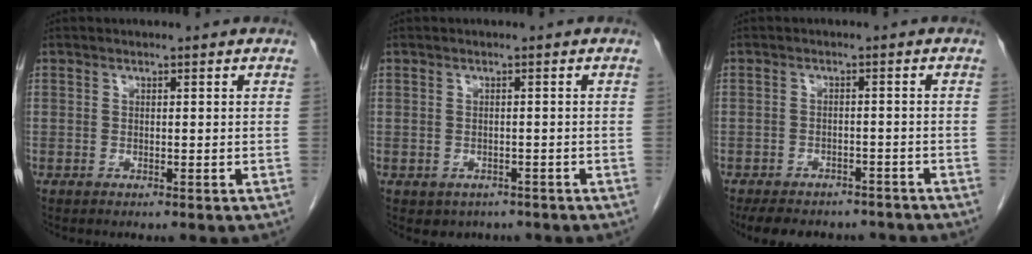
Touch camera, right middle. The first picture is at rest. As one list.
[{"total": 2.8, "force": [-1.9, 2.0, 0.6], "torque": [-0.006, 0.004, -0.020]}, {"total": 11.8, "force": [-10.0, 5.0, 3.9], "torque": [-0.068, 0.002, -0.121]}]